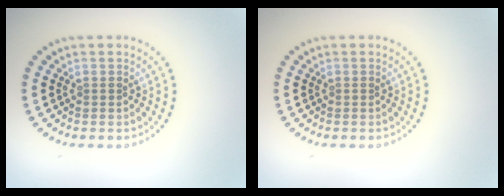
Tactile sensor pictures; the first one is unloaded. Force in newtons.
{"total": 0.0}